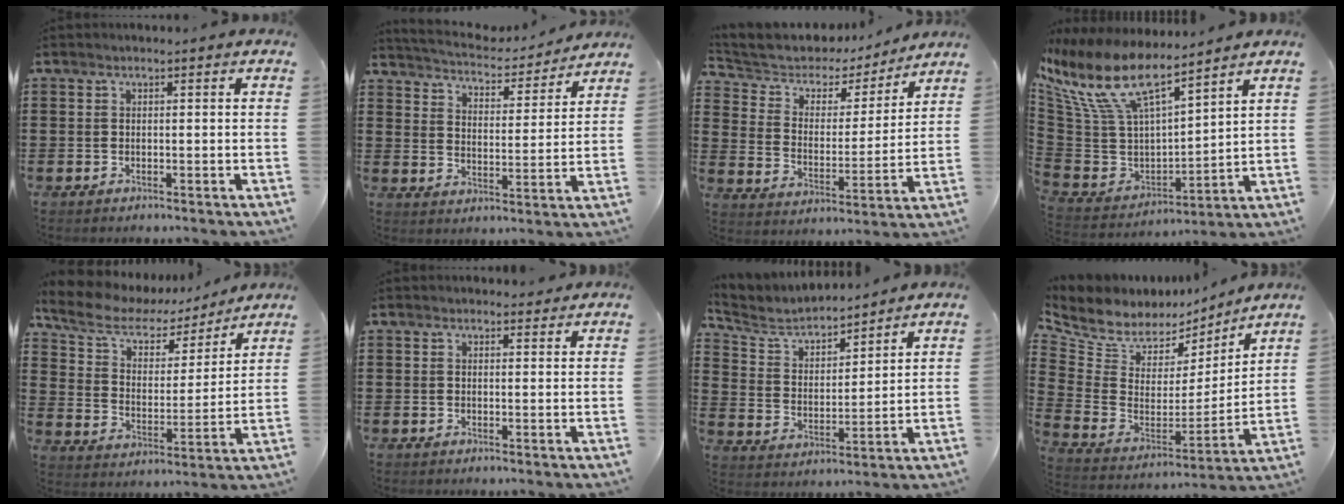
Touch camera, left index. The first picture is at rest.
{"total": 4.0, "force": [3.9, 0.2, 0.3], "torque": [-0.033, -0.035, 0.060]}
{"total": 5.2, "force": [4.5, 2.5, 0.5], "torque": [-0.046, -0.030, 0.073]}
{"total": 12.6, "force": [8.0, 4.6, 8.6], "torque": [-0.206, -0.051, 0.138]}
{"total": 7.0, "force": [5.5, 3.1, 3.0], "torque": [-0.088, -0.027, 0.093]}
{"total": 1.2, "force": [1.1, 0.5, 0.2], "torque": [0.000, 0.000, 0.019]}
{"total": 5.5, "force": [5.0, 1.5, 1.7], "torque": [-0.062, -0.029, 0.081]}
{"total": 7.2, "force": [6.2, 3.4, 0.9], "torque": [-0.067, -0.053, 0.111]}